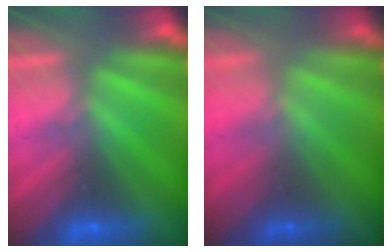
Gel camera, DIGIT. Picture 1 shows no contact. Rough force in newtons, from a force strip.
{"total": 1.6}